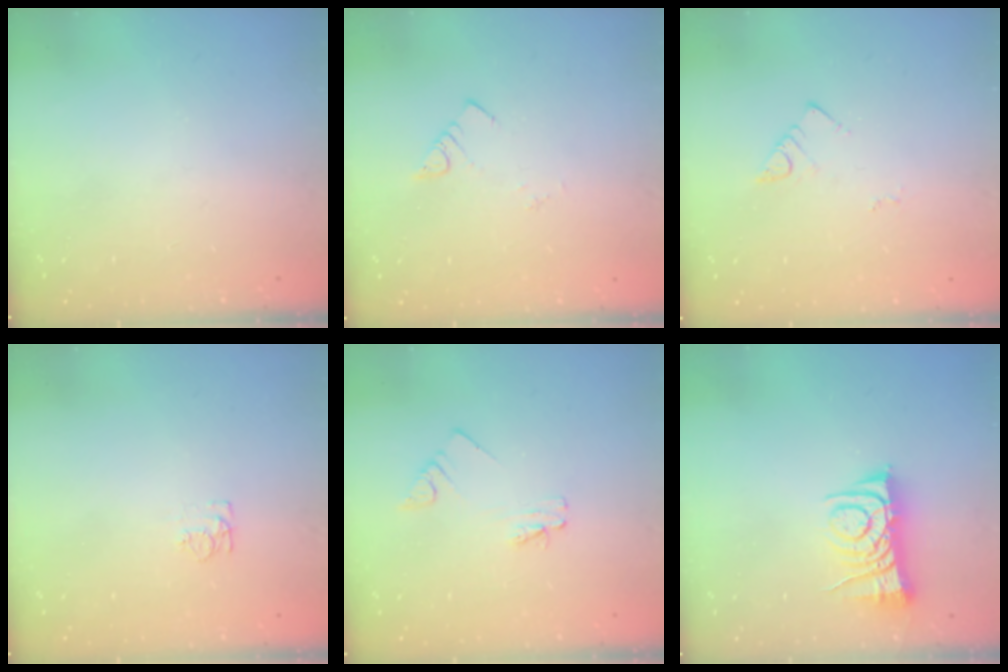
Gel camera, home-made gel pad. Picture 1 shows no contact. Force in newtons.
{"total": 2.0, "press": 2.0, "slide": 0.1}
{"total": 3.5, "press": 3.5, "slide": 0.6}
{"total": 3.1, "press": 3.1, "slide": 0.5}
{"total": 2.4, "press": 2.4, "slide": 0.3}
{"total": 7.5, "press": 7.4, "slide": 1.0}